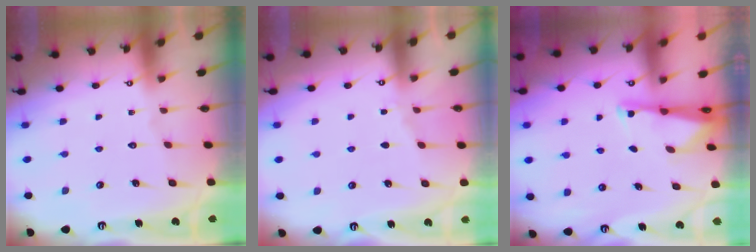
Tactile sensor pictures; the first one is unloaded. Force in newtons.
{"total": 3.0, "press": 2.9, "slide": 0.5}
{"total": 1.9, "press": 1.9, "slide": 0.4}